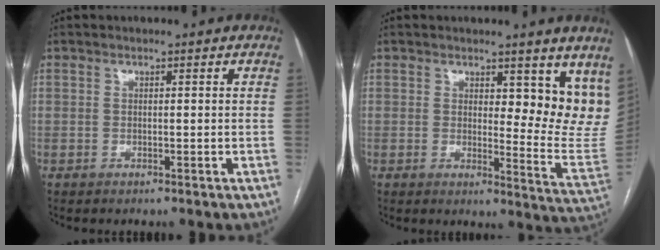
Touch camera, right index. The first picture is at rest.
{"total": 10.7, "force": [7.4, 3.7, 6.8], "torque": [-0.063, -0.036, 0.076]}